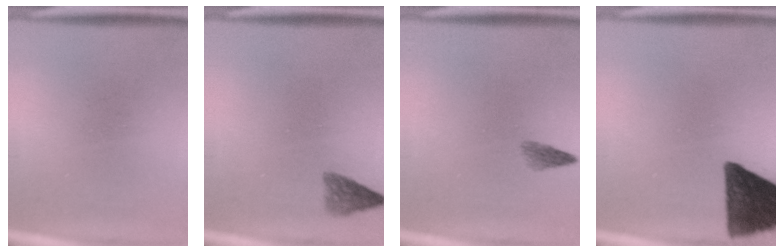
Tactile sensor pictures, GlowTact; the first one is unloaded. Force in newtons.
{"total": 2.3}
{"total": 1.5}
{"total": 13.6}